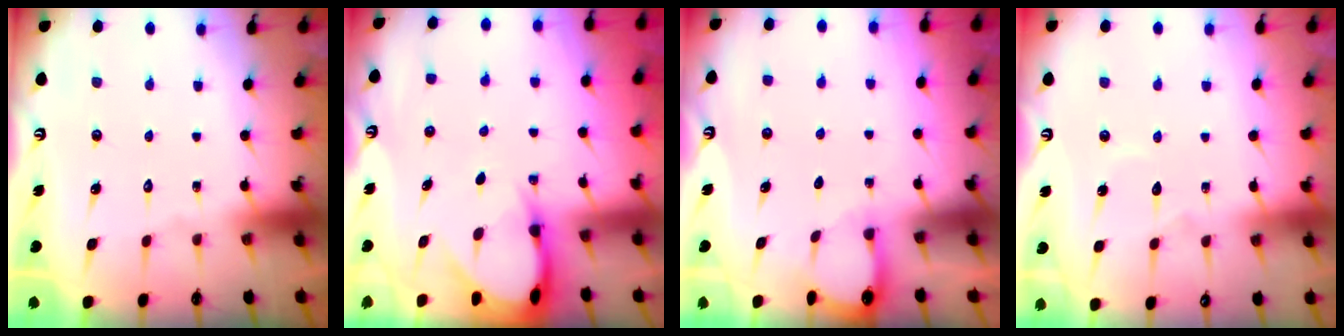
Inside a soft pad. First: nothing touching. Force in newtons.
{"total": 3.8, "press": 3.8, "slide": 0.3}
{"total": 2.0, "press": 2.0, "slide": 0.2}
{"total": 5.0, "press": 4.9, "slide": 0.4}